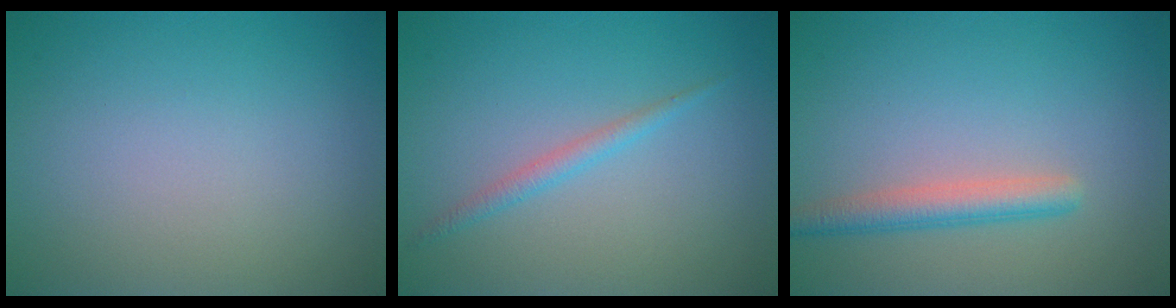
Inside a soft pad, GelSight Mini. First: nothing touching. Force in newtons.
{"total": 1.4, "press": 1.4, "slide": 0.1}
{"total": 2.7, "press": 2.7, "slide": 0.3}